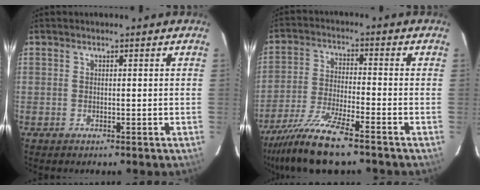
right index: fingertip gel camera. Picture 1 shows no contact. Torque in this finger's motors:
{"motor_torque": [1.06, -1.07, 0.60, 0.17]}